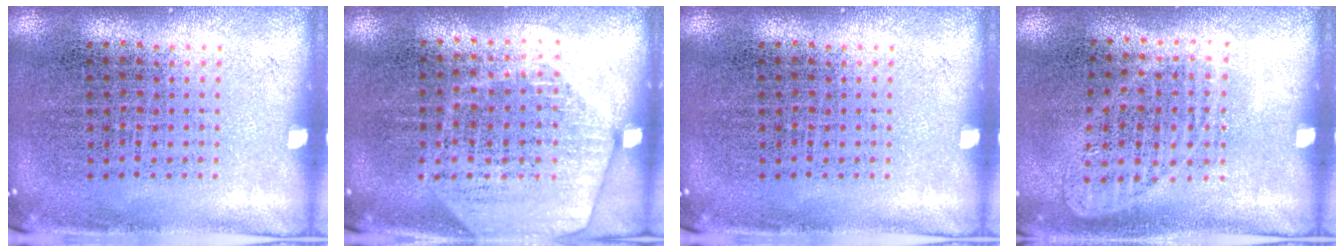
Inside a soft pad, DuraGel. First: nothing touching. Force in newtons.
{"total": 1.7, "press": 1.6, "slide": 0.7}
{"total": 0.0}
{"total": 1.0, "press": 0.9, "slide": 0.4}